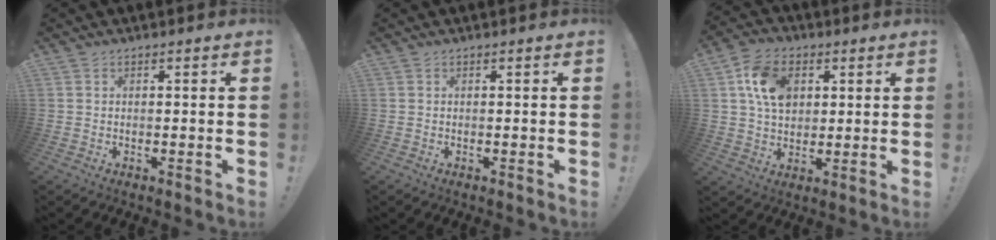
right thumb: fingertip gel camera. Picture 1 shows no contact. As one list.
[{"total": 0.0}, {"total": 12.8, "force": [3.9, 9.3, 7.8], "torque": [-0.125, 0.003, 0.076]}]